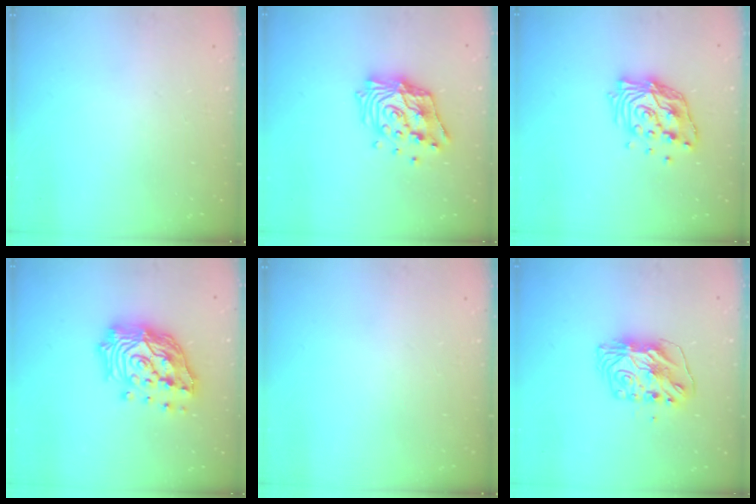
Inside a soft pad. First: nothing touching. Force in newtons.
{"total": 16.3, "press": 16.3, "slide": 1.3}
{"total": 14.3, "press": 14.2, "slide": 1.4}
{"total": 22.7, "press": 22.6, "slide": 1.9}
{"total": 0.0}
{"total": 8.4, "press": 8.4, "slide": 0.8}